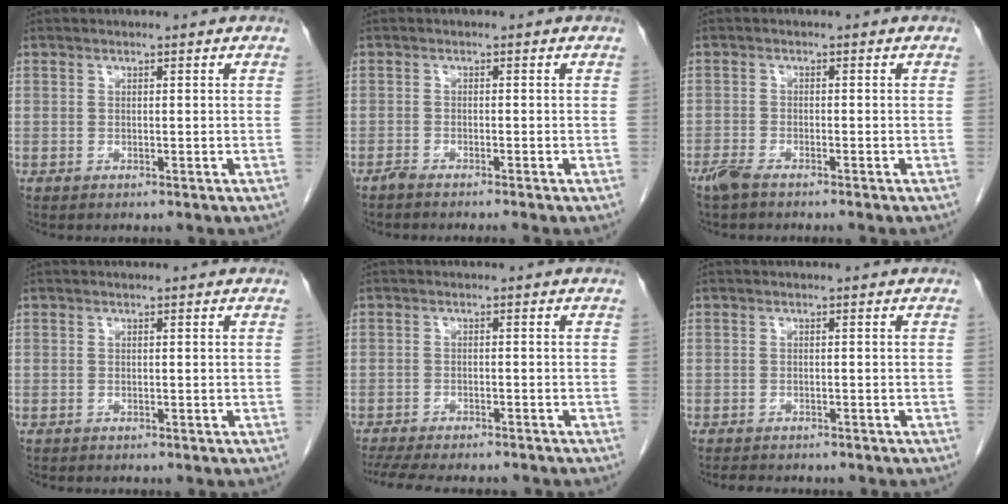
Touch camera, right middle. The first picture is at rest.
{"total": 2.3, "force": [-2.0, -0.5, 0.9], "torque": [-0.014, 0.000, -0.034]}
{"total": 3.1, "force": [-2.6, 0.4, 1.7], "torque": [-0.035, -0.007, -0.047]}
{"total": 0.0}
{"total": 13.1, "force": [-11.5, 3.1, 5.6], "torque": [-0.112, -0.013, -0.156]}
{"total": 4.7, "force": [-4.0, 1.6, 1.8], "torque": [-0.032, -0.007, -0.050]}